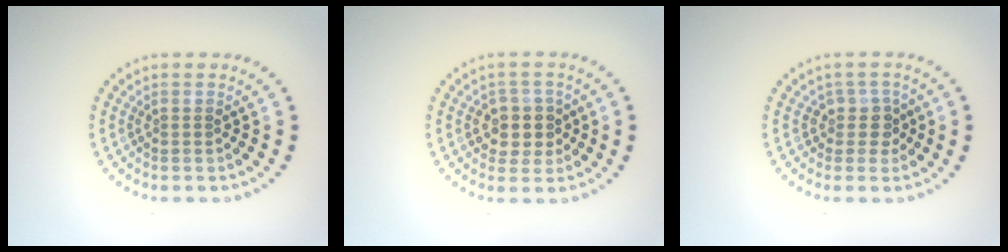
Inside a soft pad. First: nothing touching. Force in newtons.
{"total": 3.0, "press": 2.8, "slide": 1.1}
{"total": 2.0, "press": 1.6, "slide": 1.2}